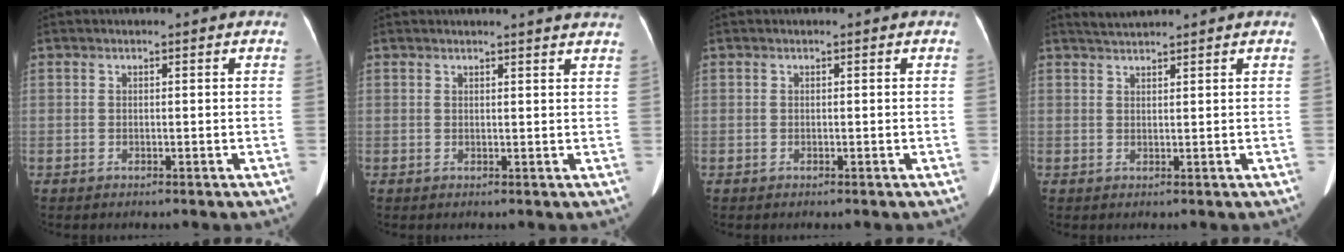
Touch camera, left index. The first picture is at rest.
{"total": 5.9, "force": [5.5, -0.2, 2.0], "torque": [-0.024, 0.002, 0.040]}
{"total": 0.0}
{"total": 2.0, "force": [2.0, -0.4, 0.1], "torque": [-0.004, 0.013, 0.044]}